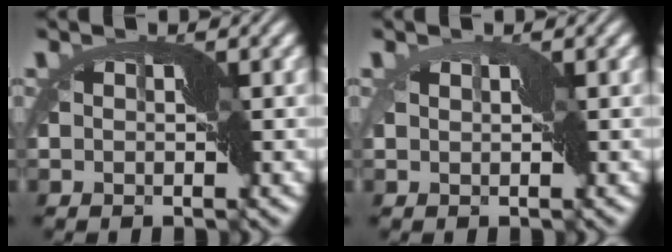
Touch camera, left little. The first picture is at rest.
{"total": 0.0}